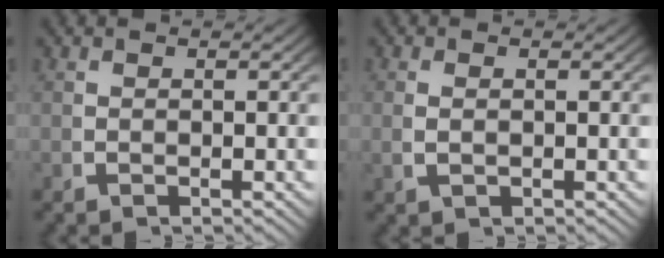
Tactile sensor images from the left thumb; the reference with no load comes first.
{"total": 0.7, "force": [0.2, 0.3, 0.7], "torque": [-0.018, 0.000, 0.009]}